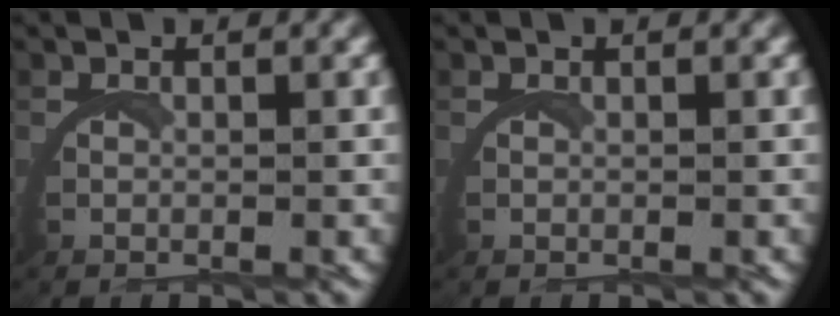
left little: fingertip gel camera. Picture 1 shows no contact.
{"total": 0.0}